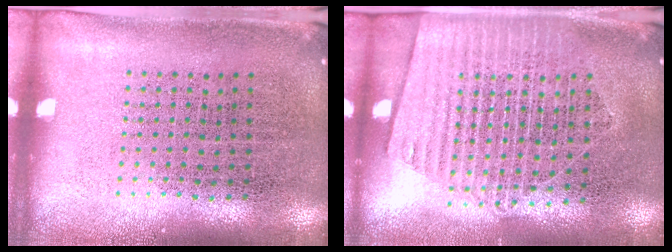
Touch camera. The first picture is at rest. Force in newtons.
{"total": 1.7, "press": 1.5, "slide": 0.8}